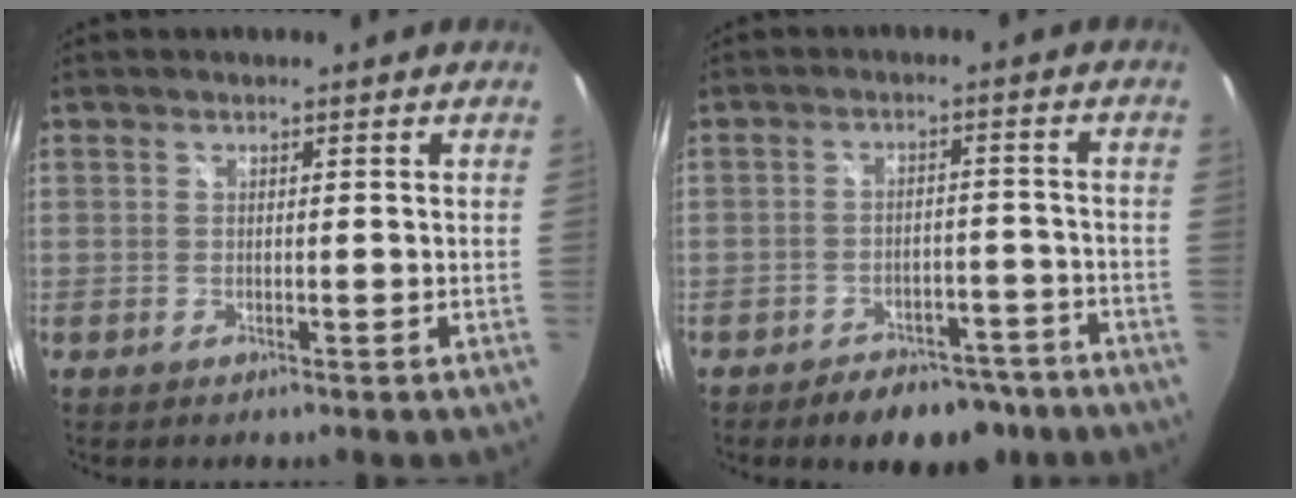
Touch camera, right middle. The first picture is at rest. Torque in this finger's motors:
{"motor_torque": [0.48, -0.67, 0.14, 0.03]}